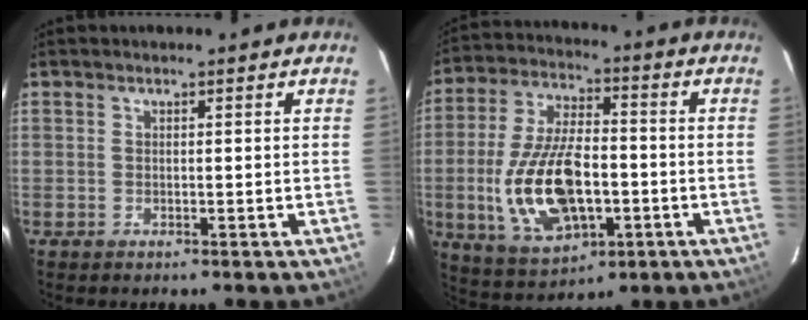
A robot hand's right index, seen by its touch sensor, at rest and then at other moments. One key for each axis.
{"total": 18.0, "fx": -3.8, "fy": 8.8, "fz": 15.2, "tx": -0.315, "ty": -0.003, "tz": -0.052}